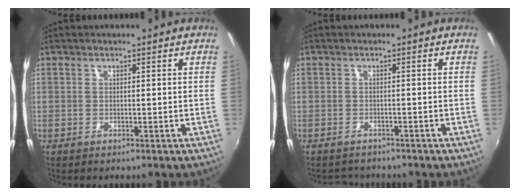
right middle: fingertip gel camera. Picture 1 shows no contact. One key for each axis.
{"total": 3.4, "fx": -3.2, "fy": 1.0, "fz": 0.3, "tx": -0.014, "ty": -0.007, "tz": -0.050}